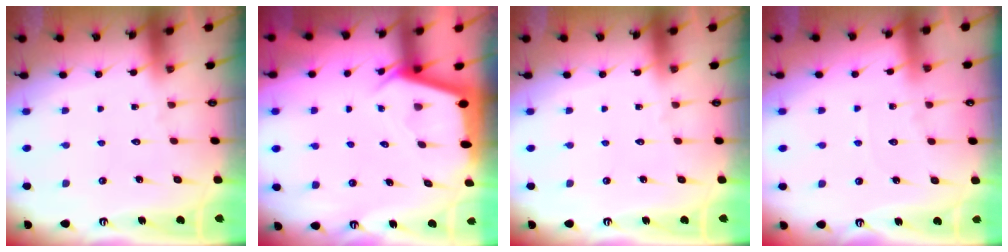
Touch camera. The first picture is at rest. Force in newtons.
{"total": 2.3, "press": 2.3, "slide": 0.2}
{"total": 0.0}
{"total": 3.1, "press": 3.1, "slide": 0.4}